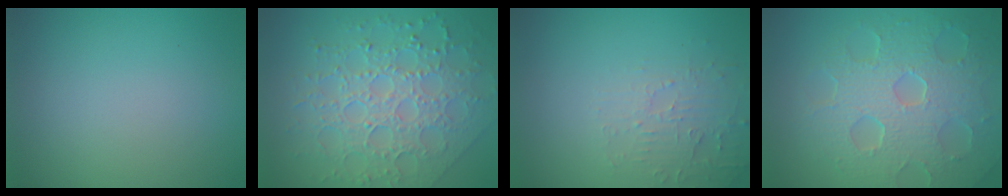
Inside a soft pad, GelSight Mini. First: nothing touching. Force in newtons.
{"total": 8.0, "press": 5.8, "slide": 5.5}
{"total": 2.8, "press": 2.7, "slide": 0.6}
{"total": 8.8, "press": 6.2, "slide": 6.3}